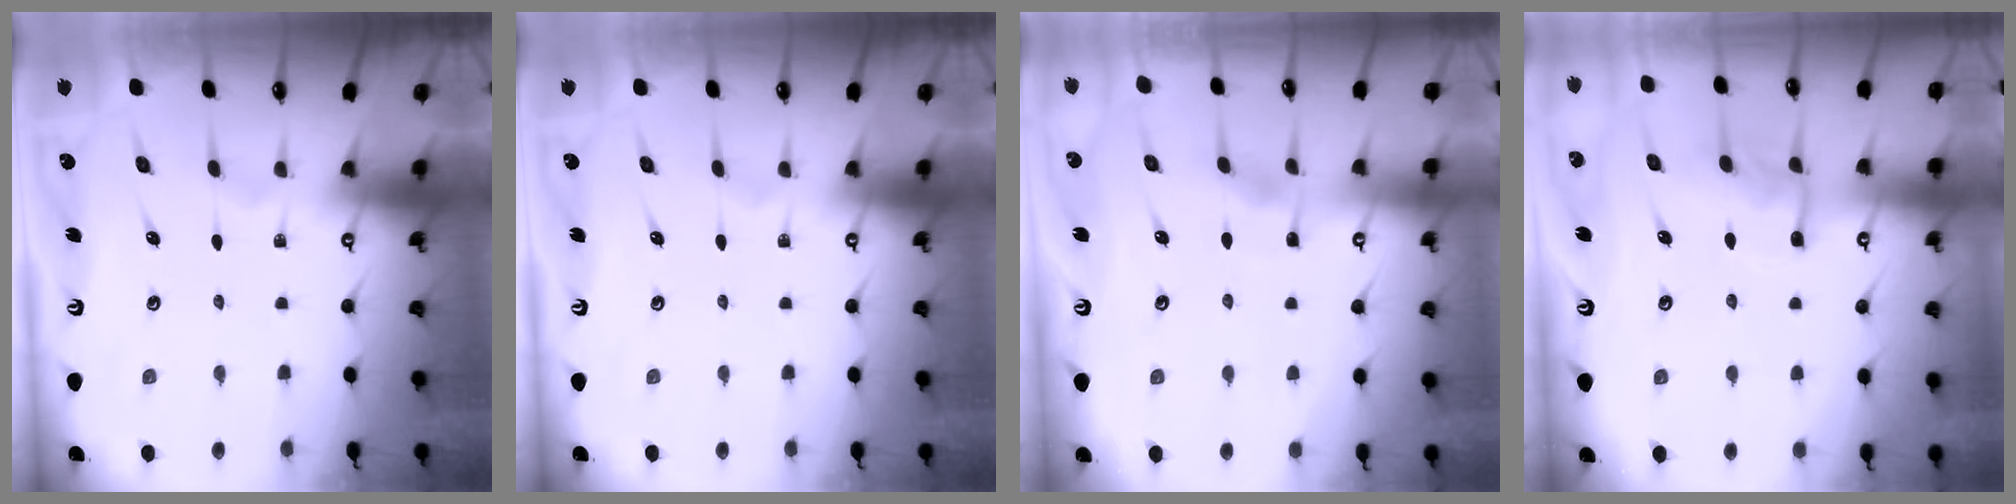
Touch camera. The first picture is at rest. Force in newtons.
{"total": 0.0}
{"total": 2.7, "press": 2.7, "slide": 0.3}
{"total": 9.5, "press": 9.4, "slide": 1.0}